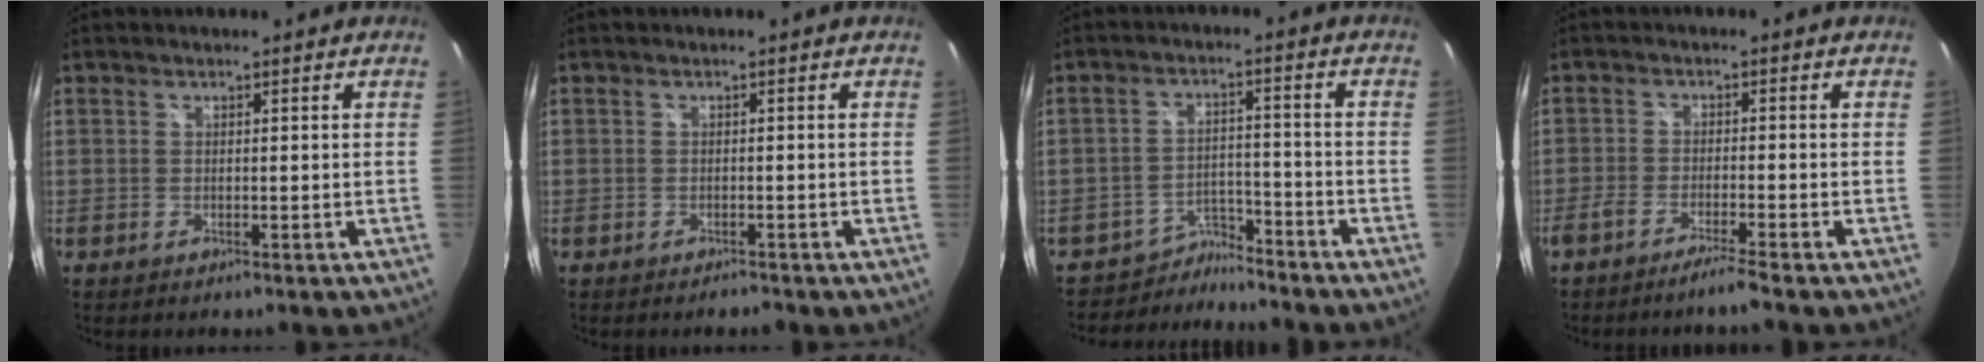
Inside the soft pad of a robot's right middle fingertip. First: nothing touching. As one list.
[{"total": 1.3, "force": [-1.1, 0.5, 0.2], "torque": [-0.006, -0.002, -0.017]}, {"total": 5.2, "force": [-5.0, 0.8, -1.4], "torque": [0.019, 0.021, -0.086]}, {"total": 4.1, "force": [-3.5, -0.6, 2.0], "torque": [-0.059, -0.006, -0.067]}]